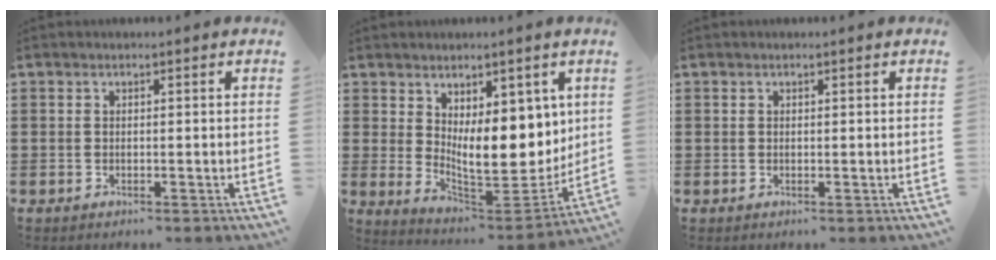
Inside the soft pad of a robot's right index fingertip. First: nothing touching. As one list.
[{"total": 10.3, "force": [3.2, 6.0, 7.8], "torque": [-0.106, -0.032, 0.060]}, {"total": 0.0}]